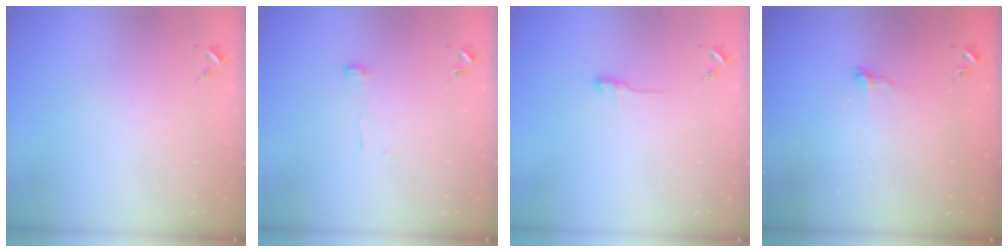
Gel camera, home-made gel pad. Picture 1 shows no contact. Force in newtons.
{"total": 3.9, "press": 3.9, "slide": 0.3}
{"total": 5.0, "press": 5.0, "slide": 0.5}
{"total": 7.5, "press": 7.5, "slide": 0.7}